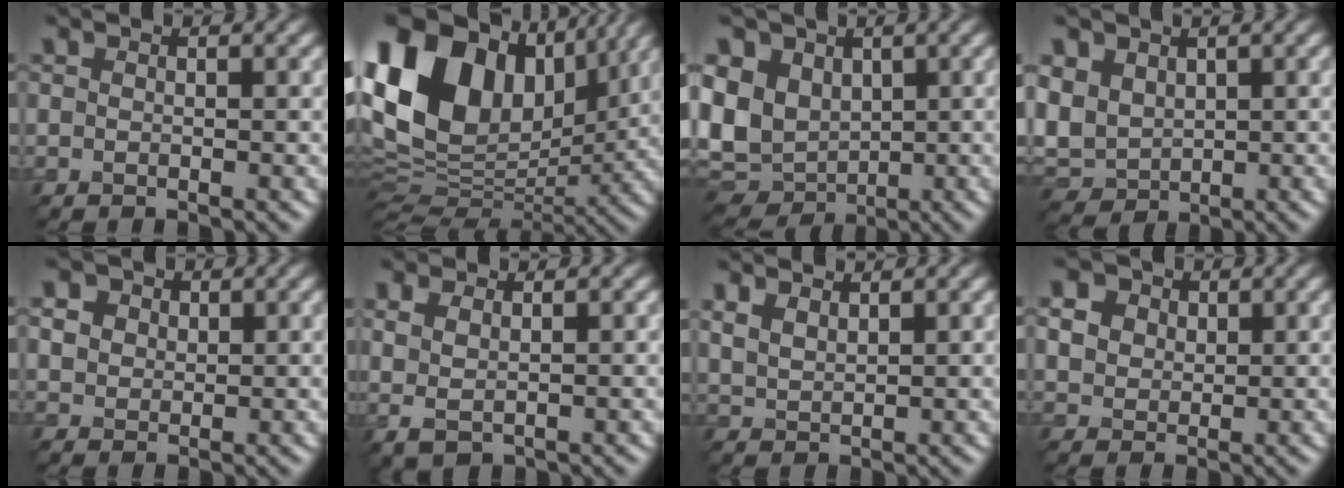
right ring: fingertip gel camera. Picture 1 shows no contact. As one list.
[{"total": 17.8, "force": [6.2, 12.1, 11.5], "torque": [-0.247, 0.019, 0.116]}, {"total": 8.0, "force": [-0.1, 6.3, 5.0], "torque": [-0.110, -0.001, -0.004]}, {"total": 5.1, "force": [0.6, 4.1, 3.0], "torque": [-0.092, -0.001, 0.003]}, {"total": 4.8, "force": [2.2, 3.5, 2.3], "torque": [-0.064, 0.009, 0.027]}, {"total": 2.2, "force": [0.8, 0.9, 1.8], "torque": [-0.045, -0.003, 0.021]}, {"total": 2.2, "force": [1.6, 1.0, 1.2], "torque": [-0.035, 0.002, 0.034]}, {"total": 7.4, "force": [3.4, 5.5, 3.6], "torque": [-0.097, 0.021, 0.042]}]